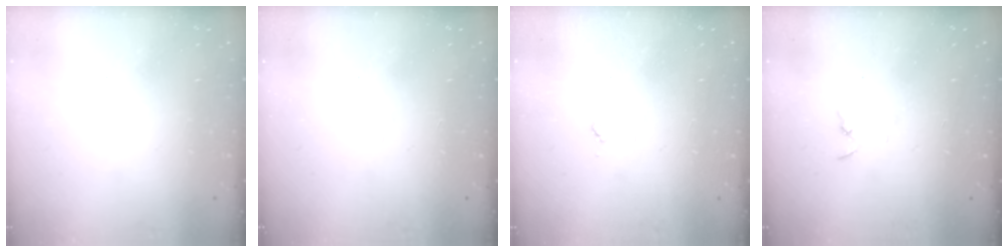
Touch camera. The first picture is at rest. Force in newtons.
{"total": 1.7, "press": 1.7, "slide": 0.2}
{"total": 3.4, "press": 3.4, "slide": 0.5}
{"total": 2.4, "press": 2.3, "slide": 0.2}